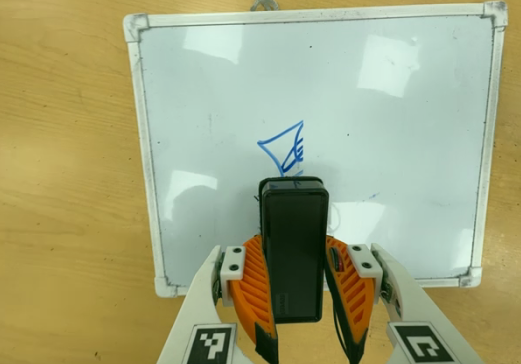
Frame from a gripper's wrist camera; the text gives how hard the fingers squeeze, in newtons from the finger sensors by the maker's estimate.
{"total": 7.2, "left": 6.5, "right": 8.0}